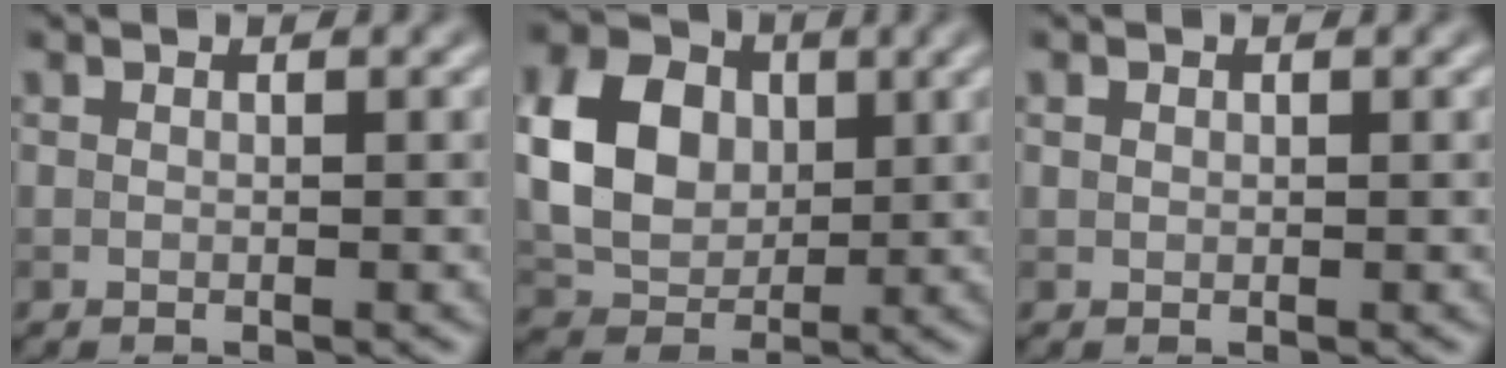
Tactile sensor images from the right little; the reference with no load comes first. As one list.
[{"total": 8.2, "force": [1.2, 6.1, 5.4], "torque": [-0.116, 0.008, 0.017]}, {"total": 0.5, "force": [0.2, 0.5, 0.2], "torque": [-0.002, 0.000, 0.004]}]